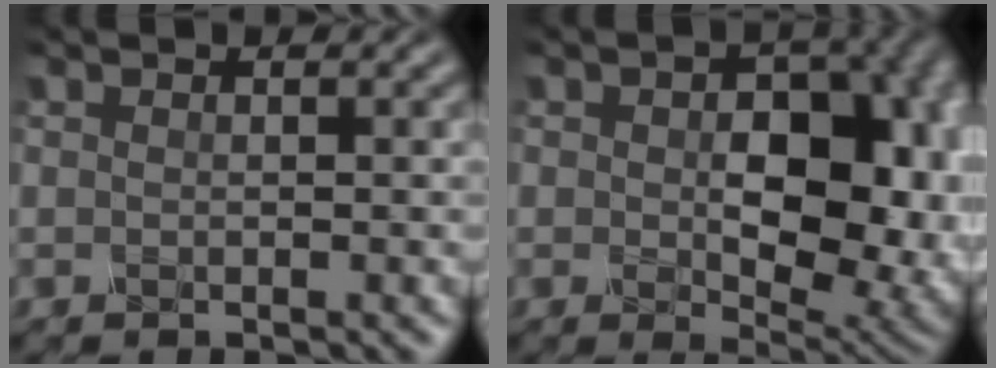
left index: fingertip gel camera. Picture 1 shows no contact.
{"total": 10.9, "force": [-0.2, 6.5, 8.8], "torque": [-0.118, -0.014, 0.008]}